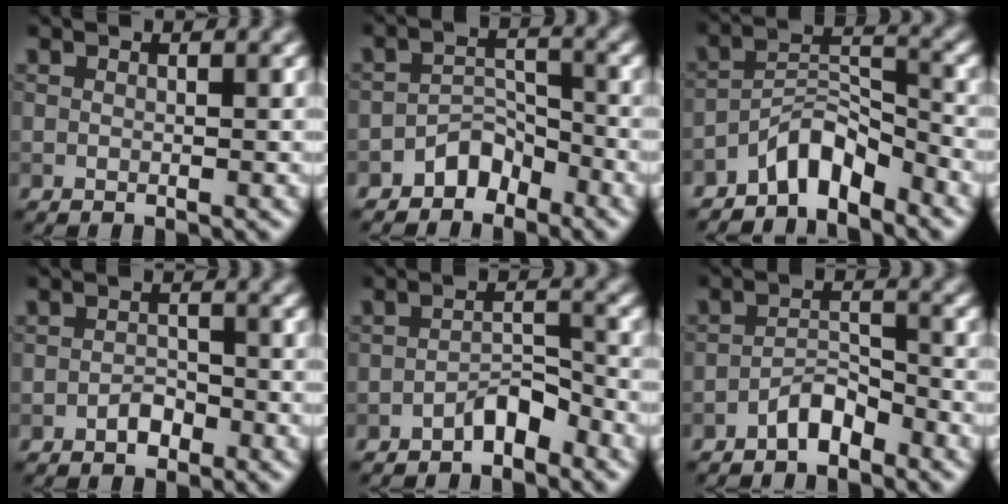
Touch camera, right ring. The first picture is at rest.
{"total": 2.9, "force": [-2.2, 1.7, 0.8], "torque": [-0.004, 0.014, -0.041]}
{"total": 4.6, "force": [-3.7, 1.6, 2.2], "torque": [-0.030, 0.017, -0.074]}
{"total": 1.6, "force": [-1.0, 1.0, 0.8], "torque": [-0.011, 0.006, -0.019]}
{"total": 2.5, "force": [-1.9, 0.9, 1.3], "torque": [-0.016, 0.013, -0.035]}
{"total": 2.6, "force": [-2.1, 0.9, 1.2], "torque": [-0.018, 0.013, -0.040]}